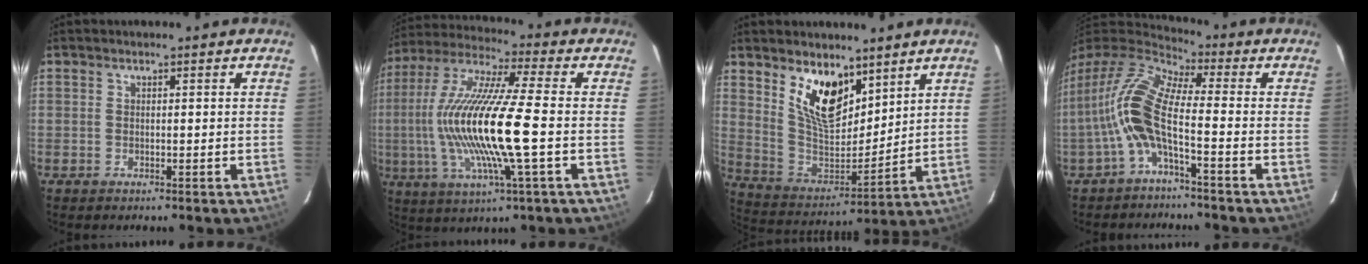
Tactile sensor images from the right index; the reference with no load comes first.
{"total": 19.4, "force": [-2.0, 1.6, 19.2], "torque": [-0.373, -0.010, -0.044]}
{"total": 13.8, "force": [8.4, 6.8, 8.6], "torque": [-0.160, -0.011, 0.170]}
{"total": 13.5, "force": [-3.0, 3.5, 12.7], "torque": [-0.255, 0.006, -0.067]}